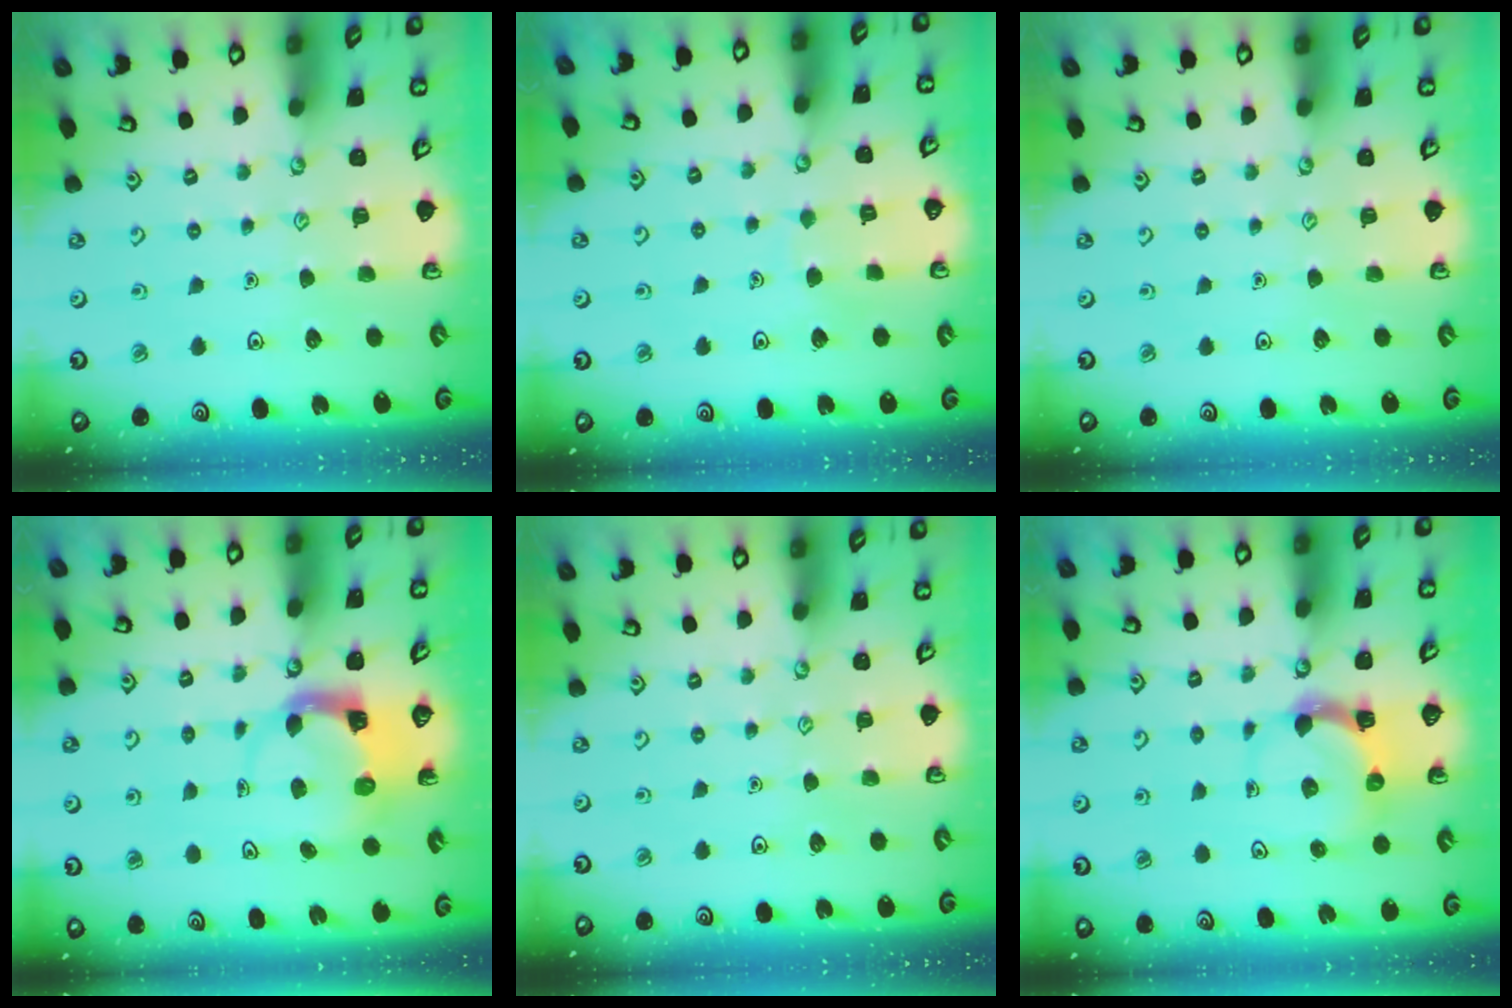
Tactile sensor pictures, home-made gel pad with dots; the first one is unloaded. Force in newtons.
{"total": 3.1, "press": 3.0, "slide": 0.3}
{"total": 0.0}
{"total": 3.7, "press": 3.6, "slide": 0.6}
{"total": 0.0}
{"total": 4.7, "press": 4.6, "slide": 0.8}